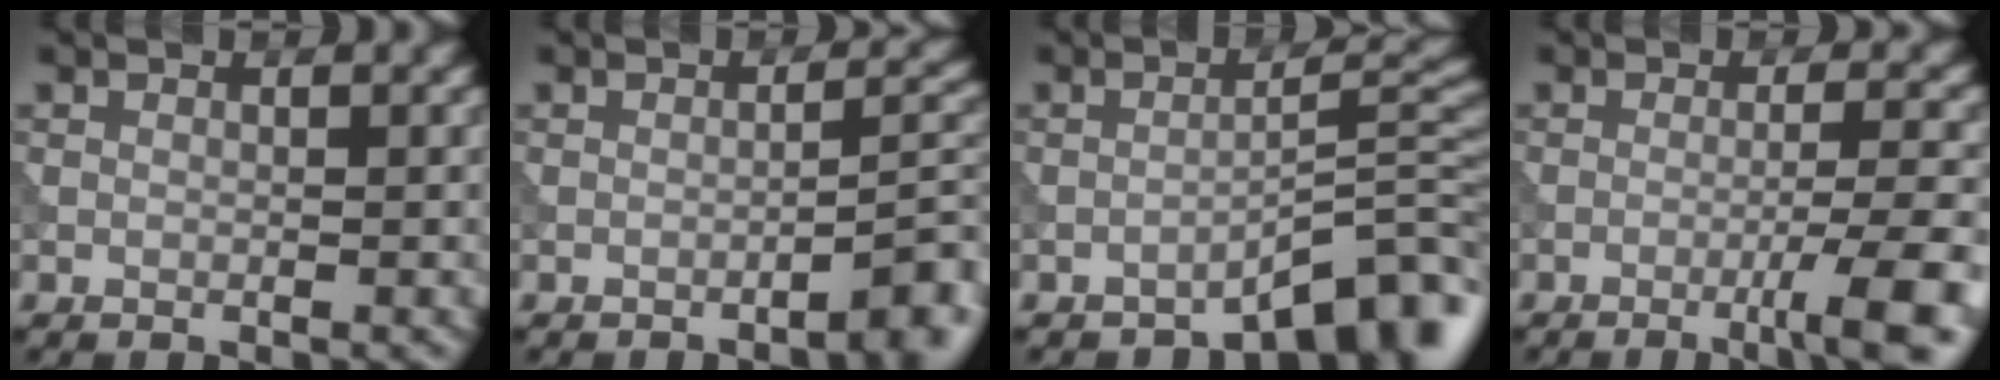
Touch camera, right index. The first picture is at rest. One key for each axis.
{"total": 4.0, "fx": -2.3, "fy": 0.9, "fz": 3.2, "tx": -0.033, "ty": 0.018, "tz": -0.039}
{"total": 6.0, "fx": -4.7, "fy": 1.0, "fz": 3.7, "tx": -0.038, "ty": 0.018, "tz": -0.070}
{"total": 5.8, "fx": -2.6, "fy": 0.7, "fz": 5.2, "tx": -0.072, "ty": 0.006, "tz": -0.047}